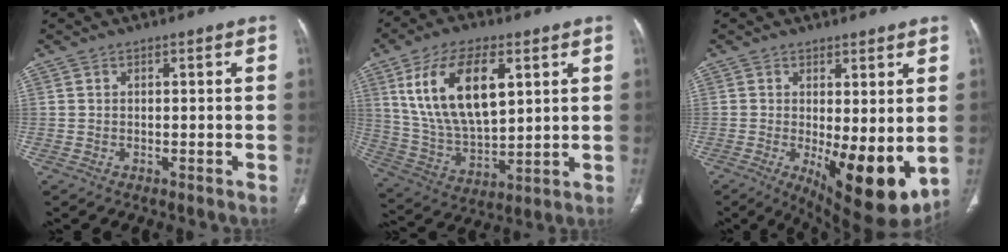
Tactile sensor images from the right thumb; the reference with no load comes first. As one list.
[{"total": 18.8, "force": [6.6, 9.2, 15.0], "torque": [-0.266, -0.019, 0.133]}, {"total": 12.9, "force": [-1.7, 4.7, 11.9], "torque": [-0.167, -0.032, -0.008]}]